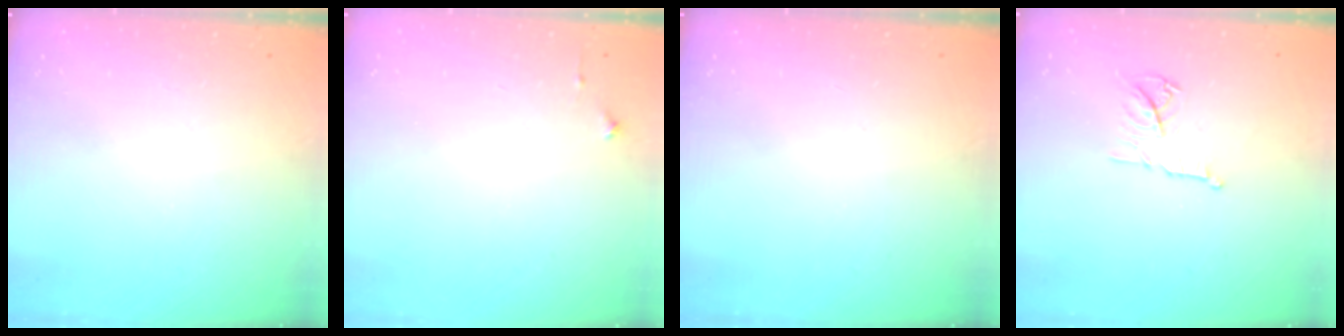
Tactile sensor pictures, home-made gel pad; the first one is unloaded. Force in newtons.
{"total": 2.7, "press": 2.6, "slide": 0.4}
{"total": 0.0}
{"total": 11.0, "press": 11.0, "slide": 0.1}